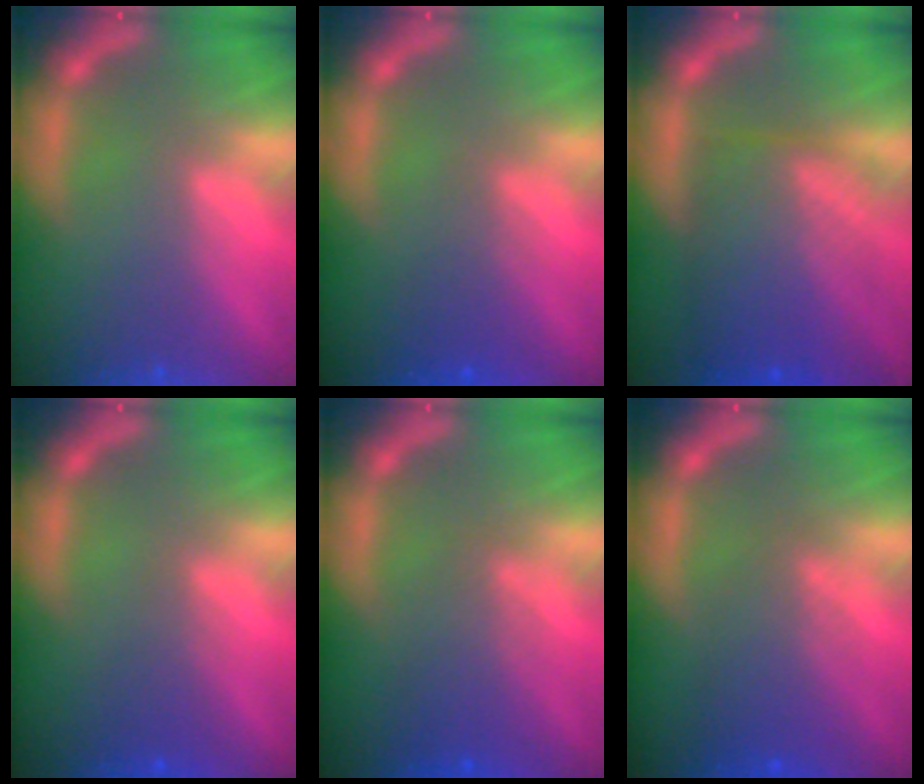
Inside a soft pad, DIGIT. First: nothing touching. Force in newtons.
{"total": 2.5}
{"total": 8.6}
{"total": 2.0}
{"total": 3.5}
{"total": 4.6}